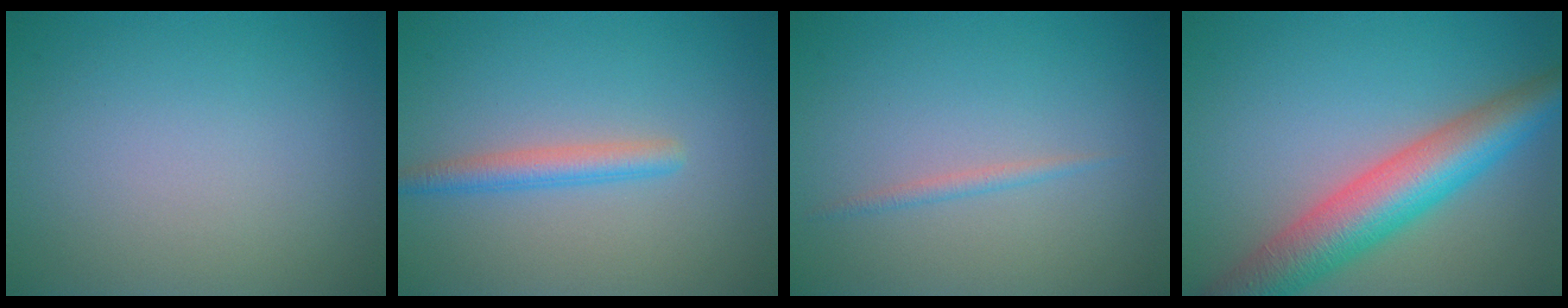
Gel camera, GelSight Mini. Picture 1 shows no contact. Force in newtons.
{"total": 2.3, "press": 2.3, "slide": 0.1}
{"total": 0.8, "press": 0.8, "slide": 0.0}
{"total": 7.9, "press": 7.9, "slide": 0.3}